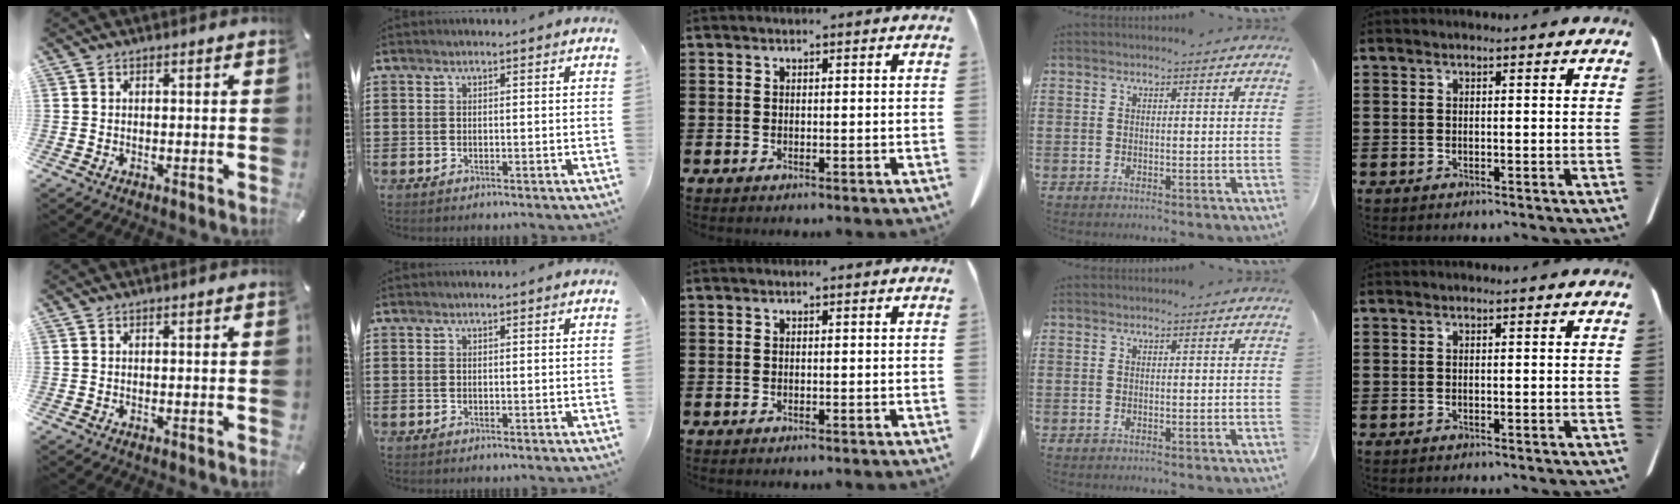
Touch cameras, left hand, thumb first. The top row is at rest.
{}